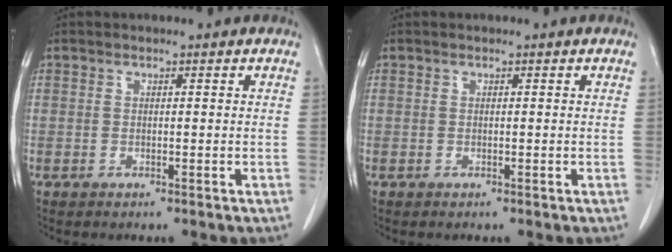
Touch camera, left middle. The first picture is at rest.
{"total": 0.0}